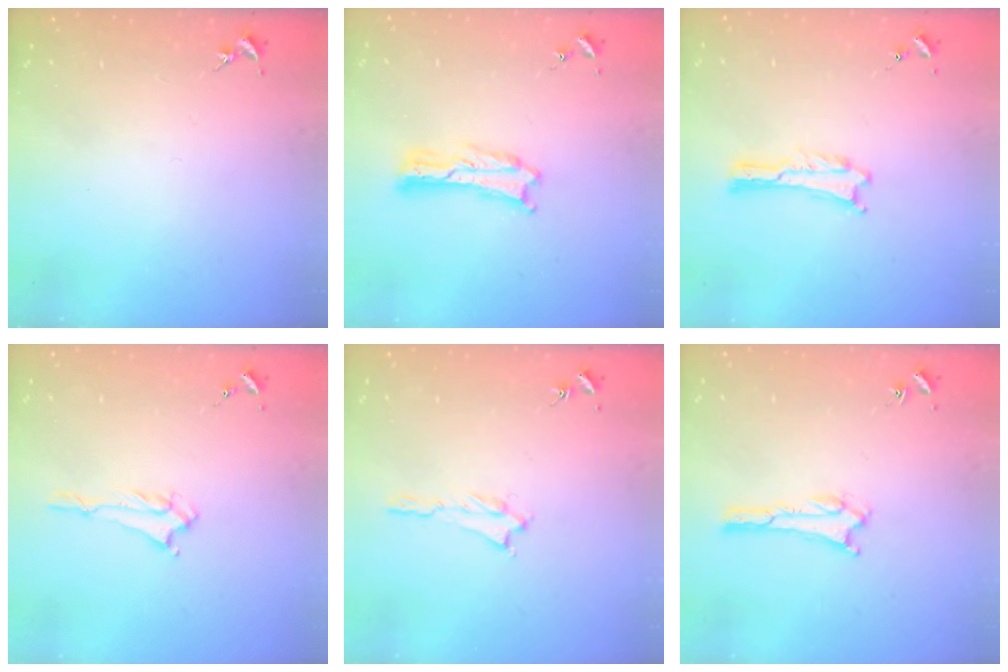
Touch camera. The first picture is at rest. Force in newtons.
{"total": 1.0, "press": 1.0, "slide": 0.2}
{"total": 0.0}
{"total": 1.4, "press": 1.3, "slide": 0.2}
{"total": 1.2, "press": 1.2, "slide": 0.3}
{"total": 1.1, "press": 1.0, "slide": 0.1}